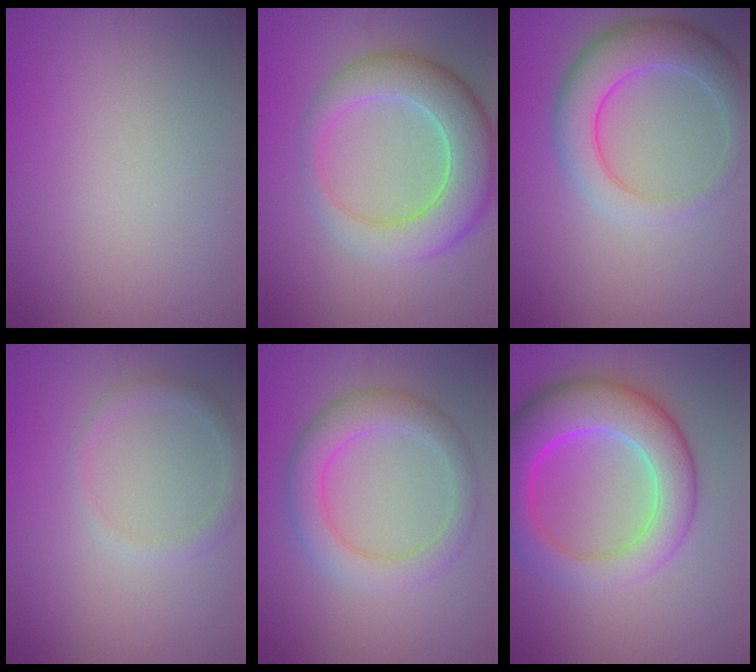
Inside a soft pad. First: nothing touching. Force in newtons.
{"total": 7.4, "press": 7.3, "slide": 0.5}
{"total": 5.8, "press": 5.8, "slide": 0.2}
{"total": 1.7, "press": 1.7, "slide": 0.1}
{"total": 4.6, "press": 4.6, "slide": 0.1}
{"total": 8.8, "press": 8.7, "slide": 0.6}